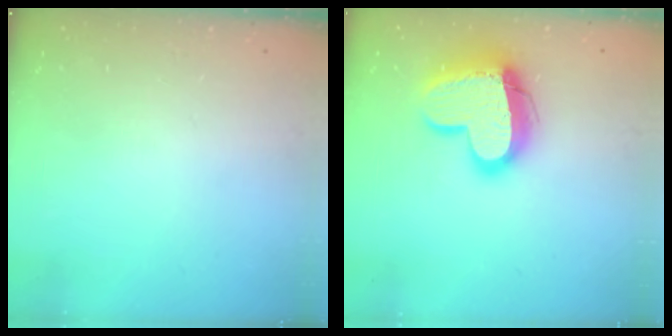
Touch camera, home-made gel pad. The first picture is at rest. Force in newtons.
{"total": 16.9, "press": 16.8, "slide": 1.5}